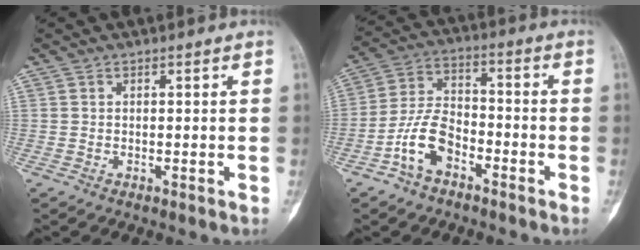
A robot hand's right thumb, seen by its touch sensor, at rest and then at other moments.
{"total": 9.4, "force": [-4.9, 5.4, 6.0], "torque": [-0.114, 0.042, -0.097]}